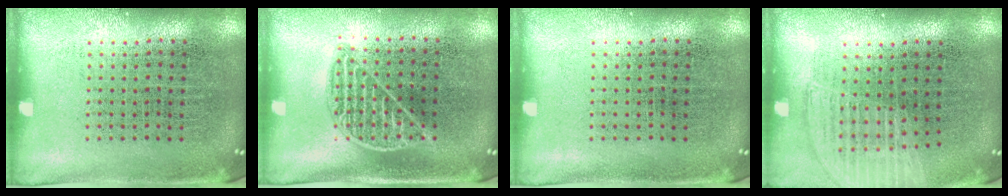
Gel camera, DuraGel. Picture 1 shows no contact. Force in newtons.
{"total": 0.9, "press": 0.9, "slide": 0.3}
{"total": 0.0}
{"total": 1.1, "press": 1.1, "slide": 0.3}